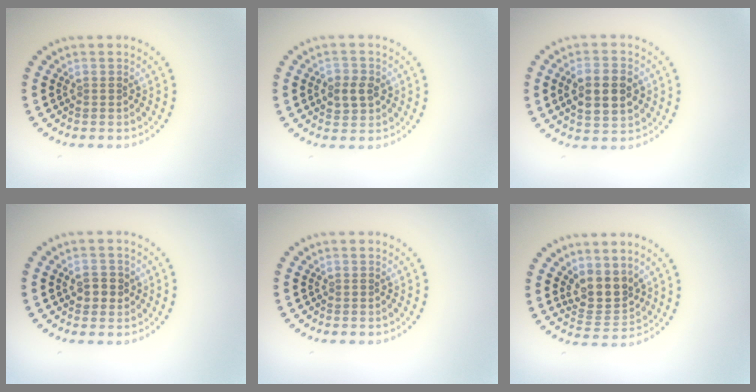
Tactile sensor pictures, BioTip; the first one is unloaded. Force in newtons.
{"total": 2.5, "press": 2.4, "slide": 0.4}
{"total": 4.6, "press": 4.6, "slide": 0.3}
{"total": 2.0, "press": 2.0, "slide": 0.4}
{"total": 0.0}
{"total": 3.4, "press": 2.7, "slide": 2.1}